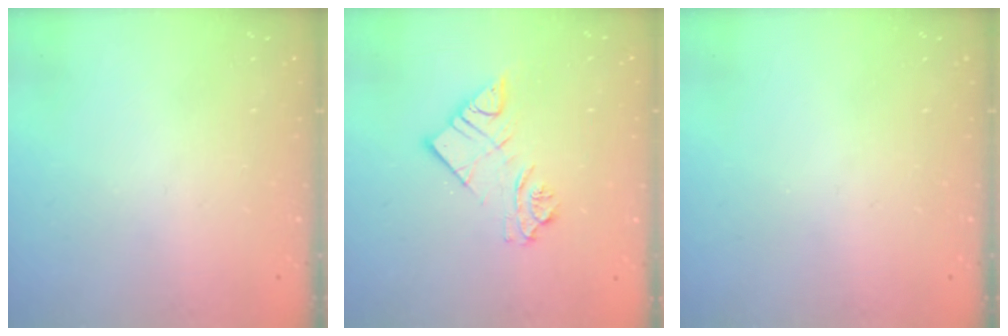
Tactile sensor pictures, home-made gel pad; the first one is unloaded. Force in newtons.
{"total": 11.1, "press": 11.0, "slide": 1.3}
{"total": 0.0}